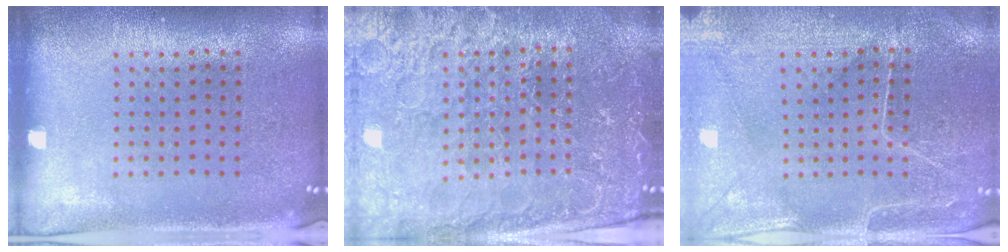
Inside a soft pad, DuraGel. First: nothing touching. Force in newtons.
{"total": 4.6, "press": 4.4, "slide": 1.3}
{"total": 0.7, "press": 0.5, "slide": 0.4}